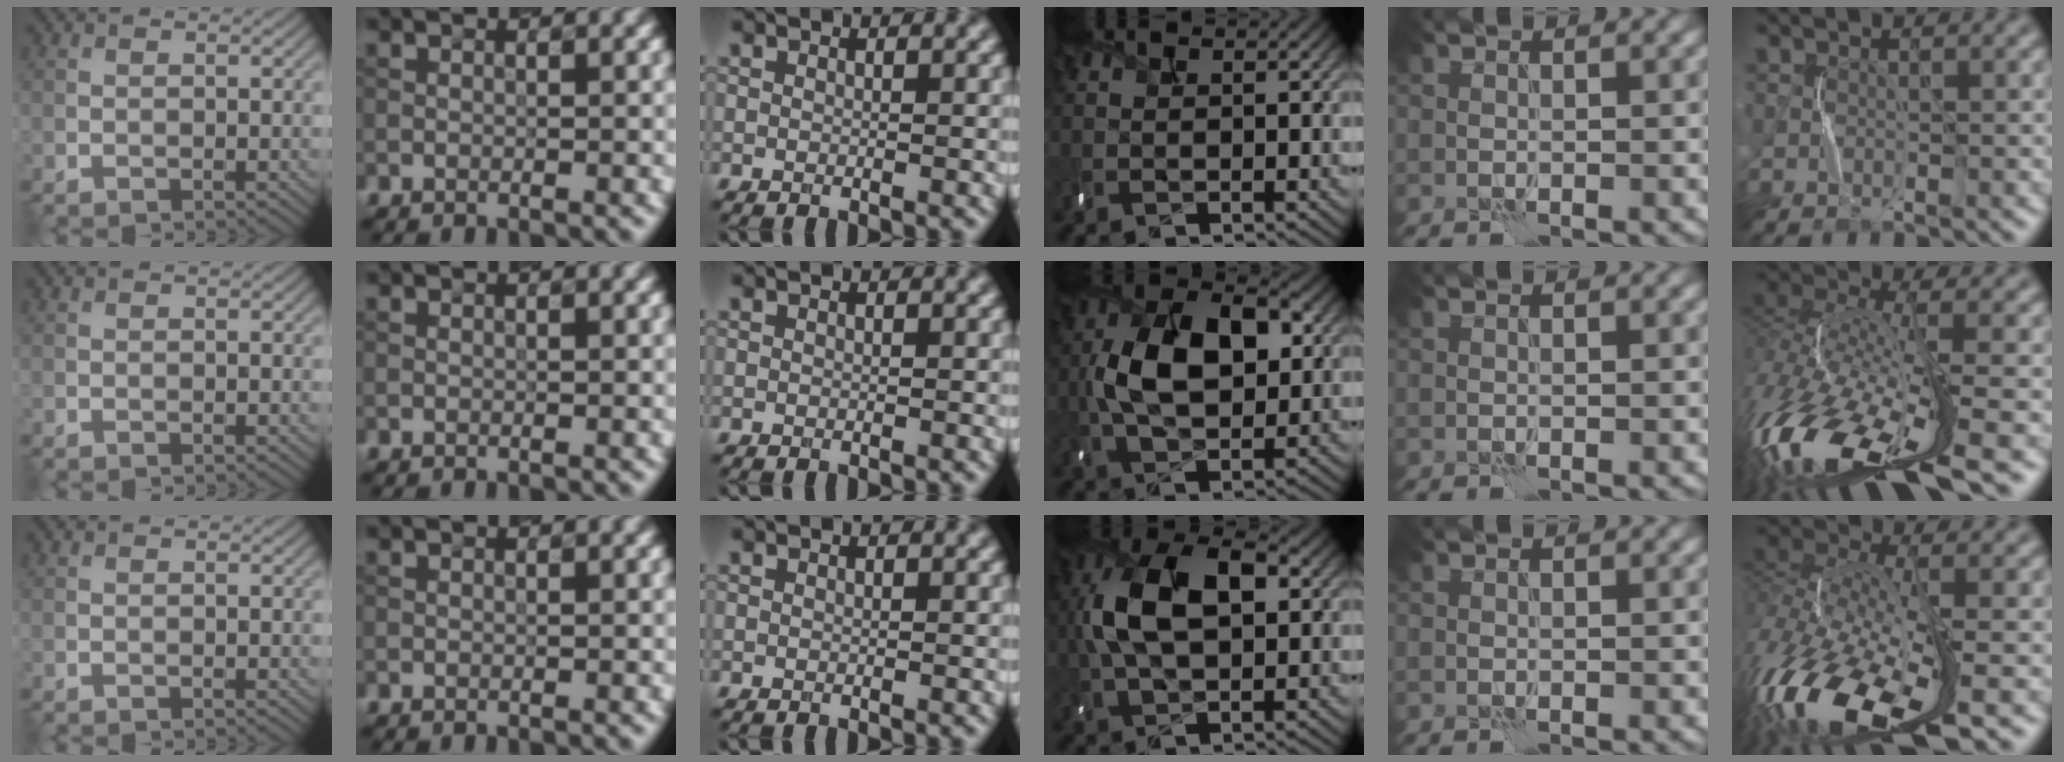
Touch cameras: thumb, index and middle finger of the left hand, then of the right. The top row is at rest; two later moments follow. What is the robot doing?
{"motion": "shake", "object": "handbell"}